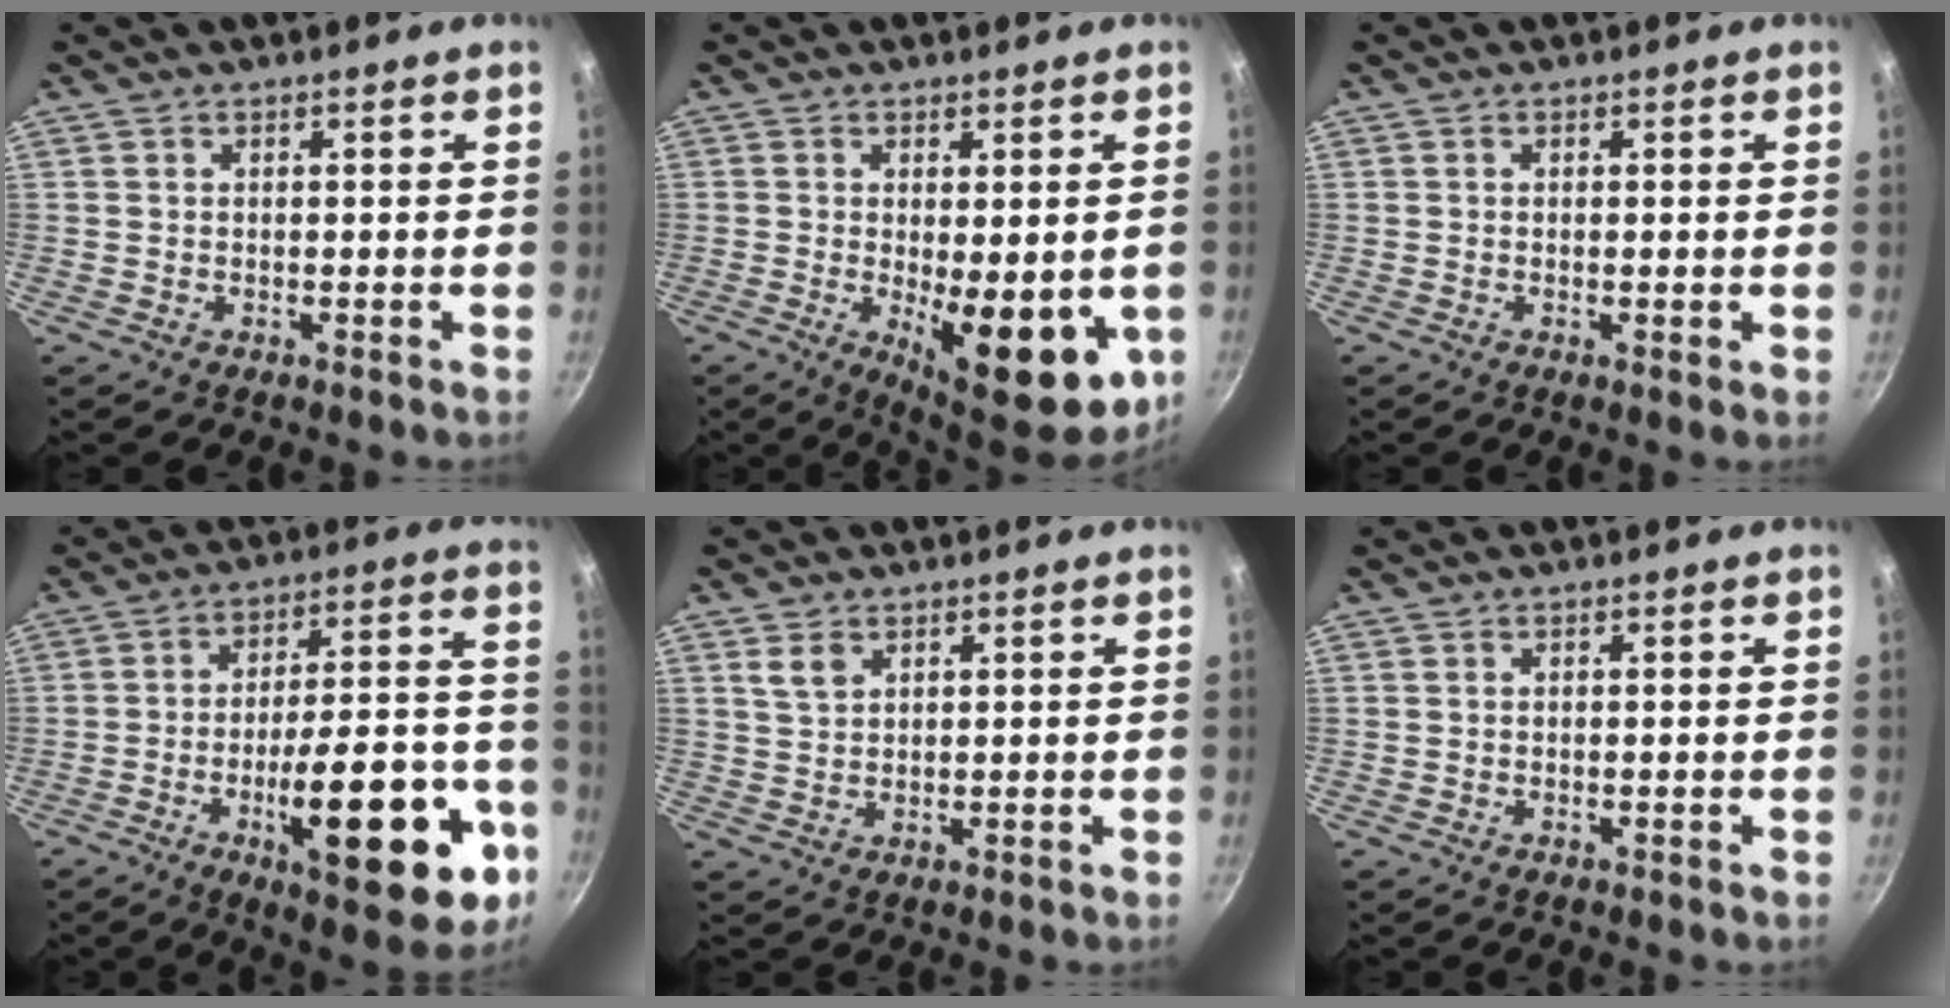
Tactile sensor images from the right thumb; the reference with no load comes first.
{"total": 14.6, "force": [-2.9, 5.7, 13.1], "torque": [-0.154, -0.013, -0.023]}
{"total": 0.8, "force": [-0.1, 0.1, 0.8], "torque": [-0.013, -0.002, -0.003]}
{"total": 23.6, "force": [-9.2, 8.4, 20.1], "torque": [-0.242, 0.040, -0.125]}
{"total": 3.4, "force": [1.8, 2.2, 1.9], "torque": [-0.026, -0.004, 0.037]}
{"total": 0.0}